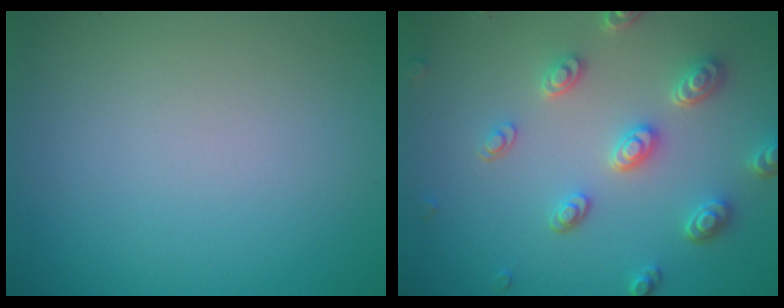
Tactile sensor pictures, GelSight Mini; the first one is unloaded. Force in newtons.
{"total": 4.4, "press": 3.6, "slide": 2.6}